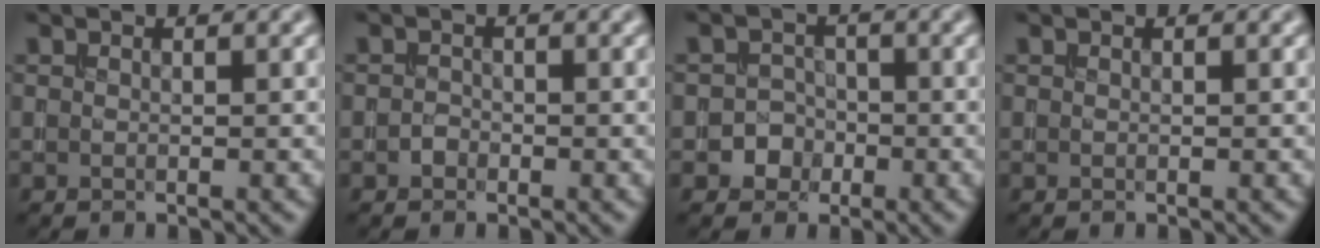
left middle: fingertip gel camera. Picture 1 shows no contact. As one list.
[{"total": 0.7, "force": [-0.5, 0.4, 0.0], "torque": [0.000, -0.001, -0.010]}, {"total": 1.9, "force": [-0.8, 1.7, 0.1], "torque": [0.020, 0.004, -0.021]}, {"total": 0.0}]